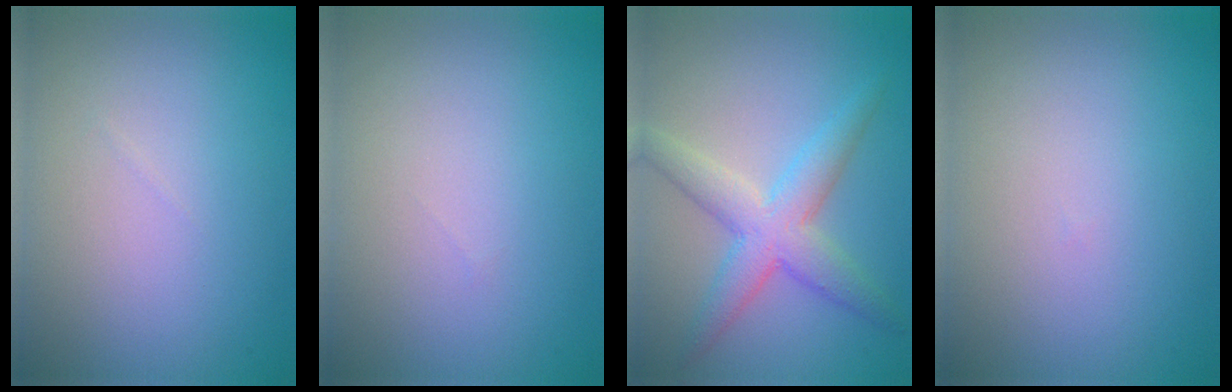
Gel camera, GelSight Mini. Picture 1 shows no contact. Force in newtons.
{"total": 0.0}
{"total": 4.7, "press": 4.7, "slide": 0.3}
{"total": 0.0}